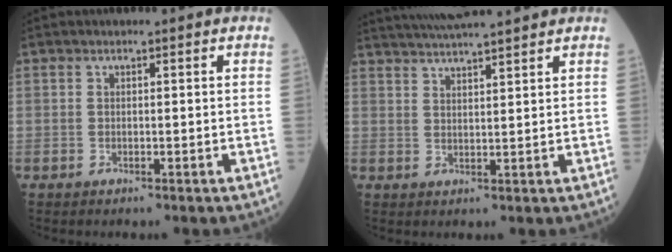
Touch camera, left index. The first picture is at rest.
{"total": 10.3, "force": [9.3, 0.0, 4.4], "torque": [-0.079, 0.029, 0.139]}